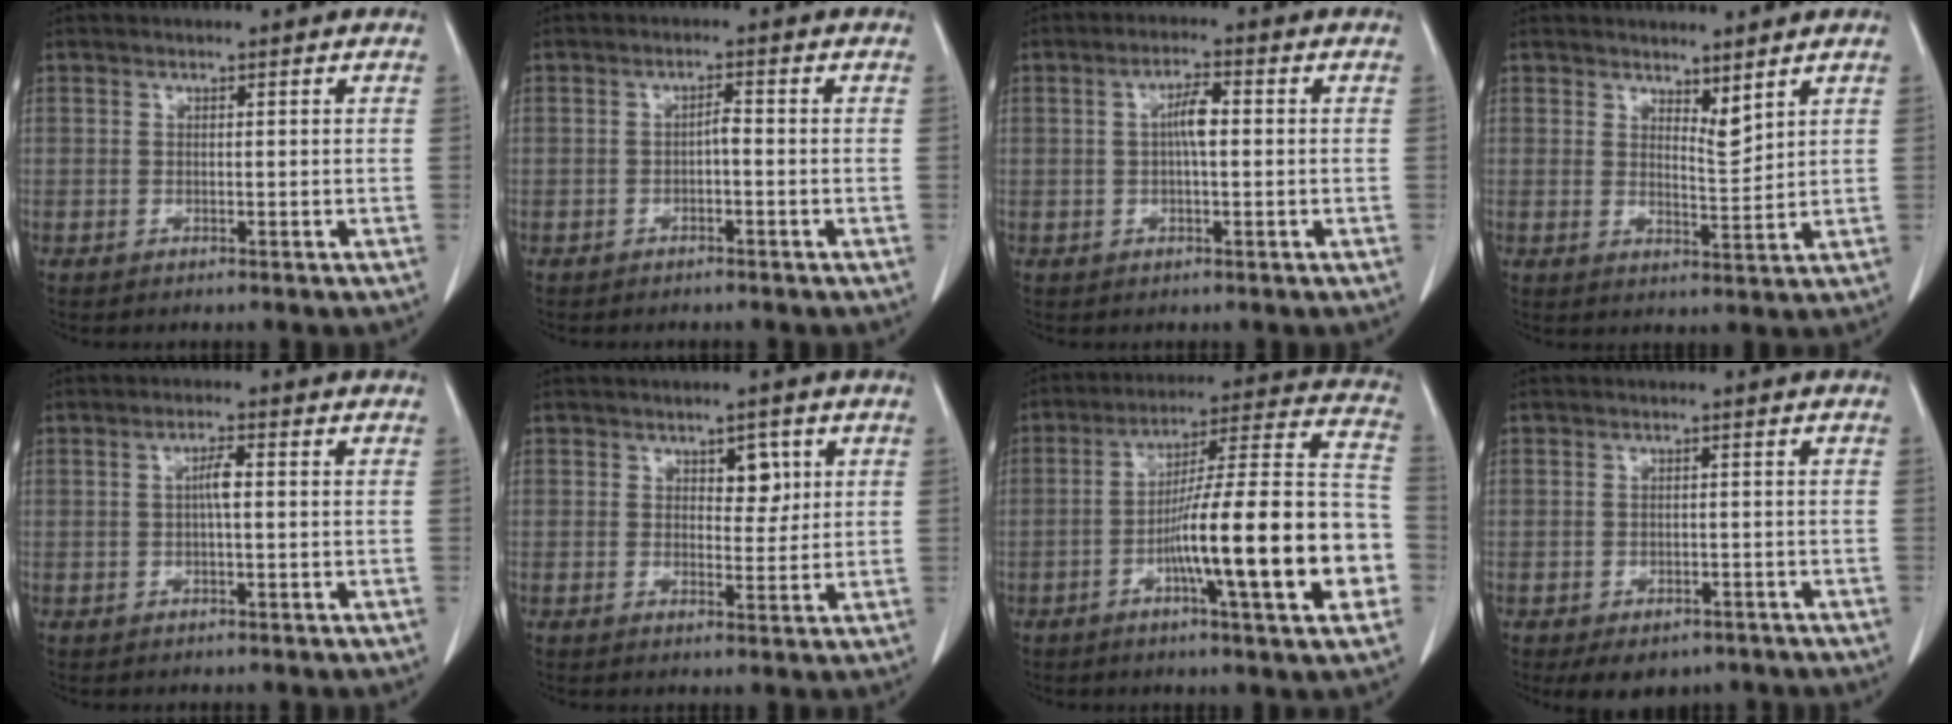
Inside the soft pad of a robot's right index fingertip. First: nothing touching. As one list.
[{"total": 1.4, "force": [-0.3, 0.3, 1.3], "torque": [-0.018, 0.005, -0.004]}, {"total": 3.8, "force": [0.3, 0.8, 3.7], "torque": [-0.069, 0.008, 0.004]}, {"total": 3.5, "force": [2.8, 0.9, 1.9], "torque": [-0.034, -0.015, 0.054]}, {"total": 2.4, "force": [0.1, 0.3, 2.4], "torque": [-0.046, 0.003, 0.002]}, {"total": 3.7, "force": [1.7, 2.1, 2.6], "torque": [-0.028, 0.002, 0.027]}, {"total": 21.3, "force": [-5.9, 1.5, 20.4], "torque": [-0.262, 0.016, -0.086]}, {"total": 7.1, "force": [-5.2, 3.9, 2.9], "torque": [-0.031, 0.001, -0.067]}]